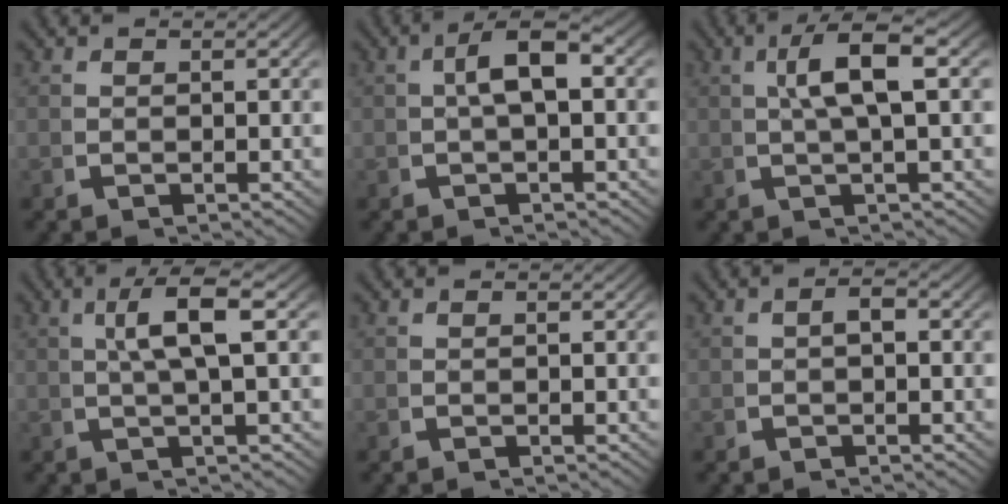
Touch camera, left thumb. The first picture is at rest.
{"total": 4.1, "force": [0.3, 1.8, 3.7], "torque": [-0.064, 0.007, 0.002]}
{"total": 5.2, "force": [1.4, 1.4, 4.8], "torque": [-0.091, 0.010, 0.018]}
{"total": 4.8, "force": [1.6, 1.0, 4.4], "torque": [-0.080, 0.011, 0.021]}
{"total": 0.0}
{"total": 1.2, "force": [-0.4, 0.5, 1.0], "torque": [-0.014, 0.001, -0.007]}